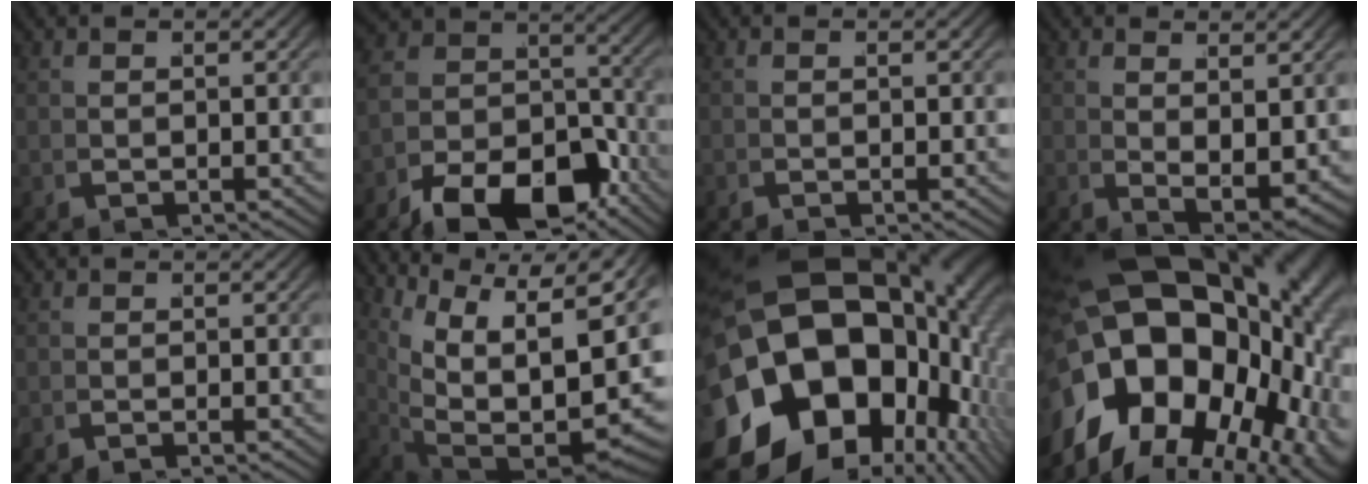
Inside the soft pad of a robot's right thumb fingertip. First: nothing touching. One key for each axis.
{"total": 9.4, "fx": -4.7, "fy": 5.1, "fz": 6.3, "tx": -0.078, "ty": -0.021, "tz": -0.072}
{"total": 0.5, "fx": -0.5, "fy": -0.1, "fz": 0.1, "tx": 0.002, "ty": 0.001, "tz": -0.013}
{"total": 3.4, "fx": 0.8, "fy": 1.4, "fz": 3.0, "tx": -0.052, "ty": -0.008, "tz": 0.017}
{"total": 0.8, "fx": -0.8, "fy": 0.1, "fz": -0.1, "tx": 0.012, "ty": 0.002, "tz": -0.022}
{"total": 20.4, "fx": 0.2, "fy": 13.0, "fz": 15.6, "tx": -0.285, "ty": -0.065, "tz": 0.035}
{"total": 31.3, "fx": 0.4, "fy": 22.1, "fz": 22.1, "tx": -0.385, "ty": -0.036, "tz": 0.001}
{"total": 27.8, "fx": 0.6, "fy": 19.2, "fz": 20.2, "tx": -0.346, "ty": -0.027, "tz": 0.004}